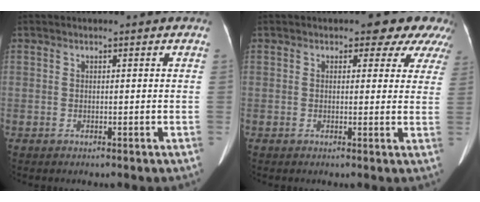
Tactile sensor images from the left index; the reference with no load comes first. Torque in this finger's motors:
{"motor_torque": [1.04, -1.10, 0.34, -0.02]}